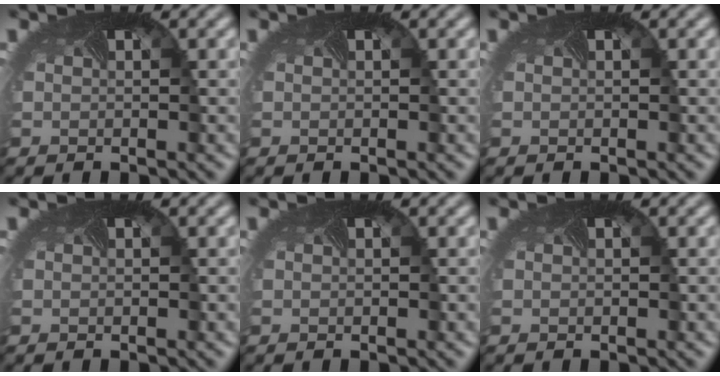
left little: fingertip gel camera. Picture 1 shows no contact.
{"total": 0.0}
{"total": 0.0}
{"total": 0.0}
{"total": 0.0}
{"total": 0.0}